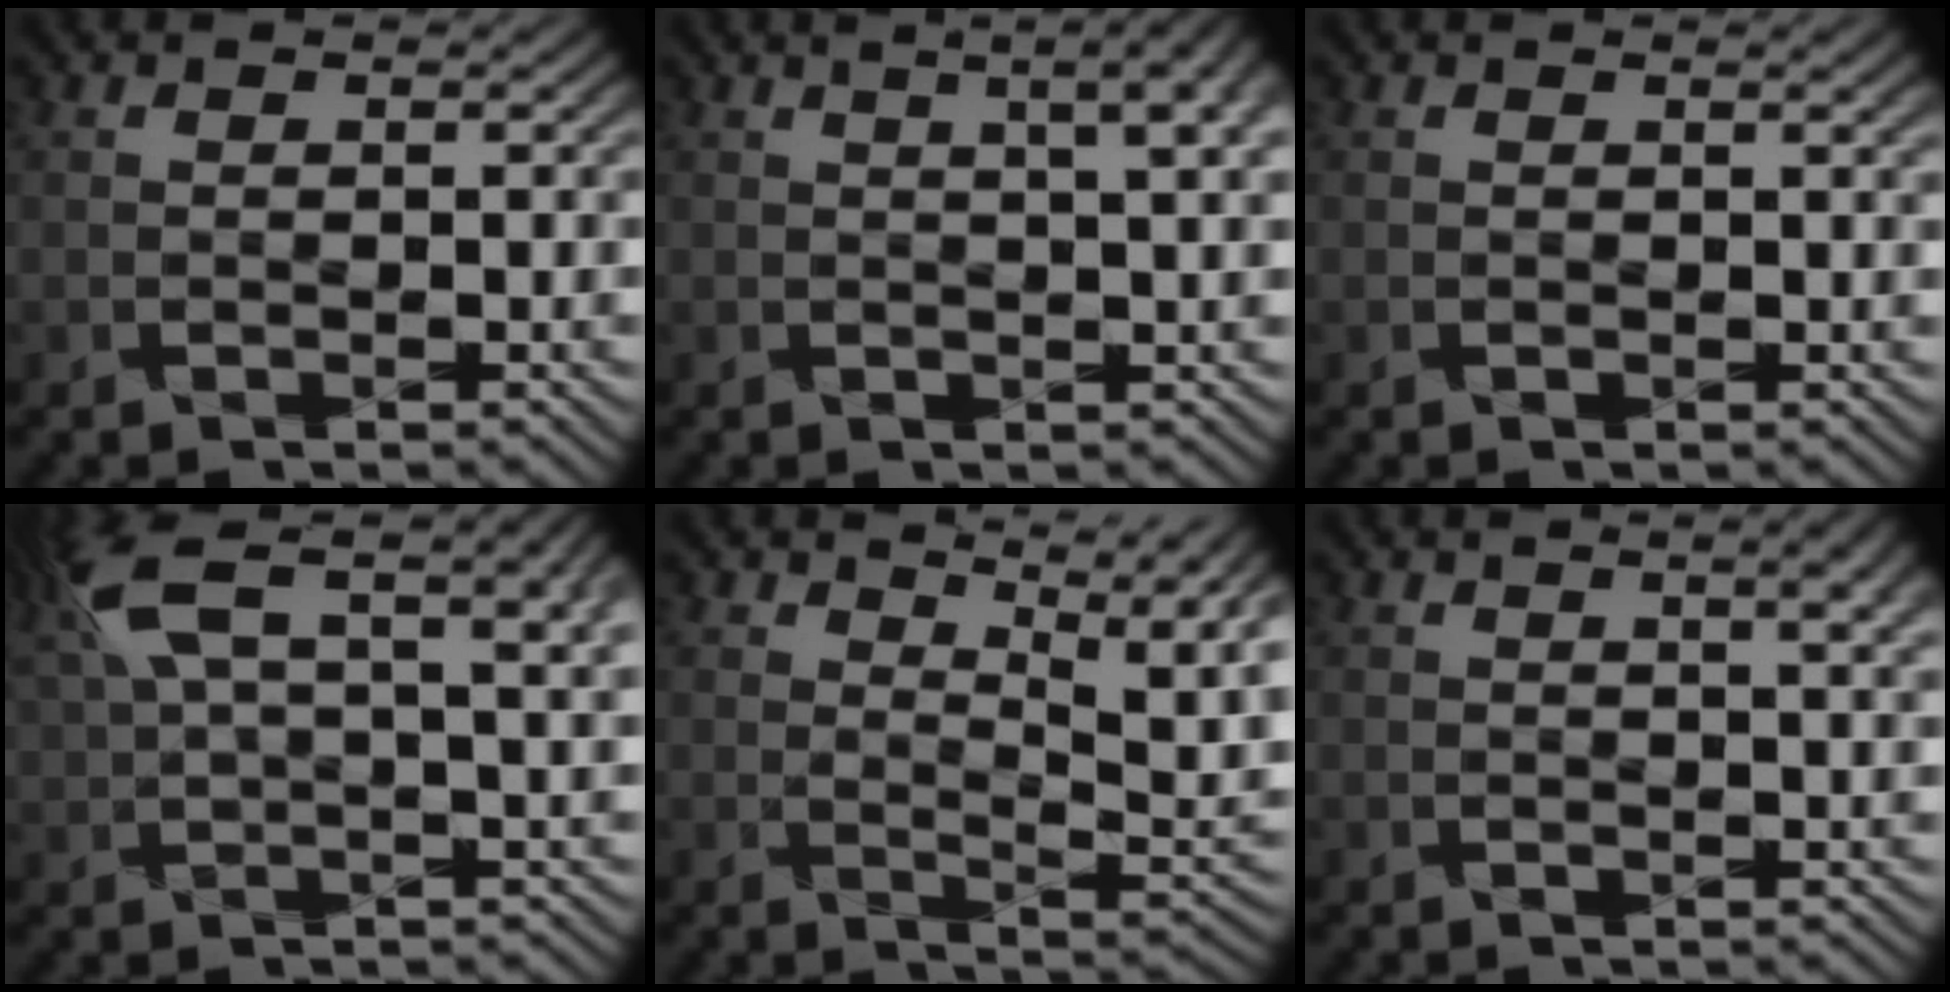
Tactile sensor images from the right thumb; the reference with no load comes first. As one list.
[{"total": 7.3, "force": [3.1, 2.5, 6.1], "torque": [-0.056, 0.030, 0.023]}, {"total": 0.7, "force": [0.5, -0.1, 0.5], "torque": [-0.006, 0.002, 0.006]}, {"total": 13.8, "force": [6.6, 4.4, 11.2], "torque": [-0.238, 0.029, 0.118]}, {"total": 8.6, "force": [5.3, 3.4, 5.9], "torque": [-0.092, -0.001, 0.065]}, {"total": 3.1, "force": [1.5, 0.7, 2.7], "torque": [-0.036, 0.005, 0.016]}]